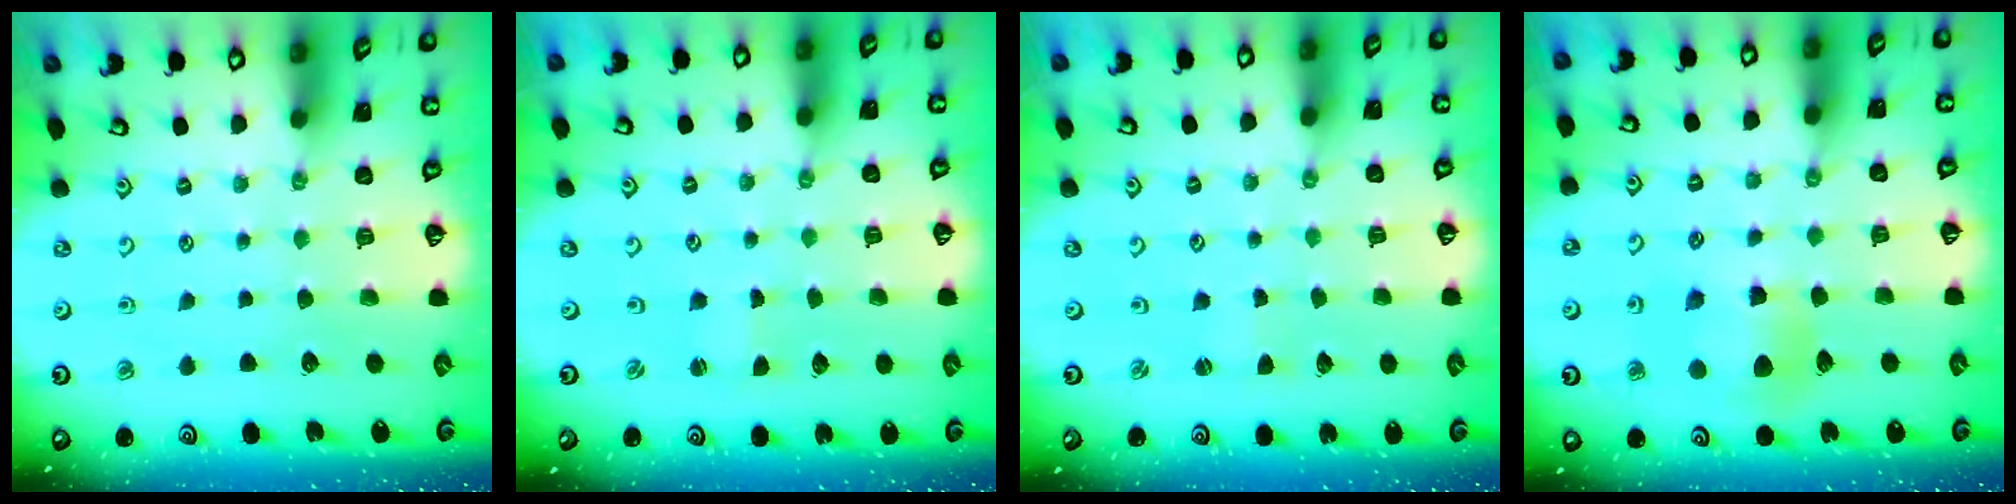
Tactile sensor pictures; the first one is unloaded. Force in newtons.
{"total": 0.6, "press": 0.6, "slide": 0.0}
{"total": 0.7, "press": 0.7, "slide": 0.1}
{"total": 8.1, "press": 8.1, "slide": 0.6}